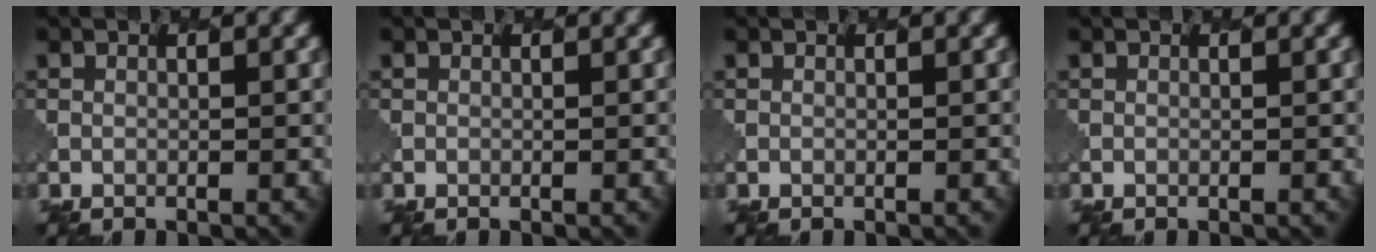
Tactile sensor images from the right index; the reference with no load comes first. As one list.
[{"total": 0.0}, {"total": 0.0}, {"total": 0.0}]